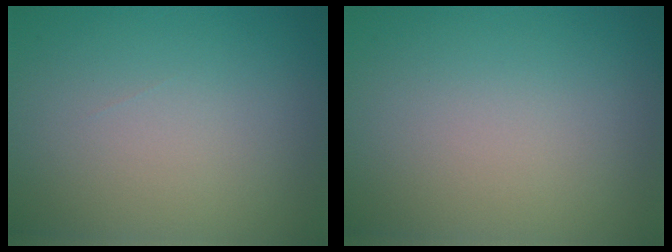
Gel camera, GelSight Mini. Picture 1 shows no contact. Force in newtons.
{"total": 0.0}